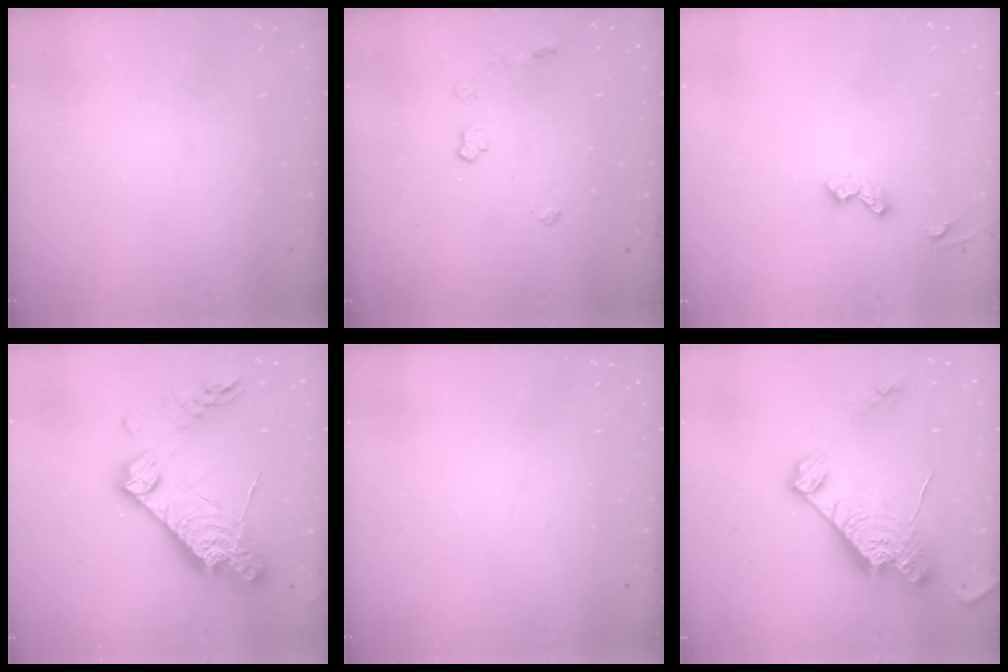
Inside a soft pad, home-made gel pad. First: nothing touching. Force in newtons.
{"total": 4.1, "press": 4.1, "slide": 0.5}
{"total": 4.4, "press": 4.3, "slide": 0.7}
{"total": 22.2, "press": 22.1, "slide": 1.7}
{"total": 0.0}
{"total": 16.7, "press": 16.7, "slide": 1.3}